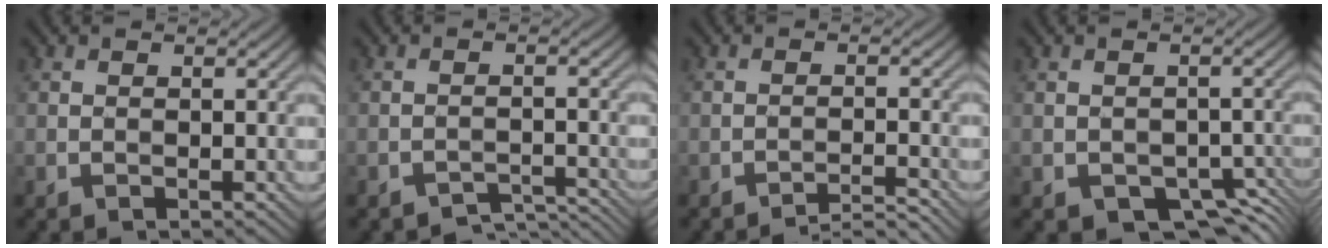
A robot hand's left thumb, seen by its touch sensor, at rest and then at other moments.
{"total": 2.9, "force": [-2.9, -0.3, -0.2], "torque": [0.008, 0.006, -0.051]}
{"total": 2.9, "force": [-2.7, -0.5, 0.6], "torque": [-0.003, 0.011, -0.059]}
{"total": 3.9, "force": [-2.6, 2.2, 1.8], "torque": [-0.032, -0.015, -0.036]}